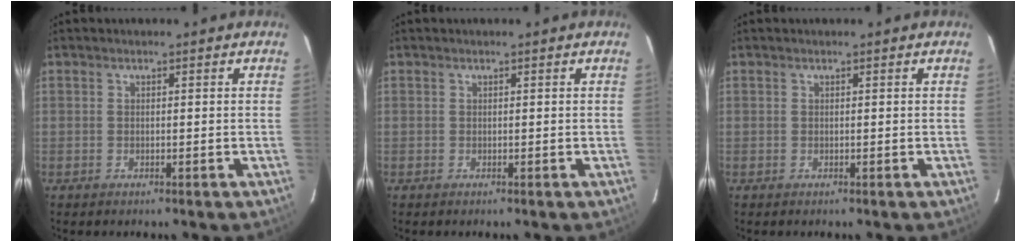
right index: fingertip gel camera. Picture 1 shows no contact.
{"total": 0.0}
{"total": 0.0}